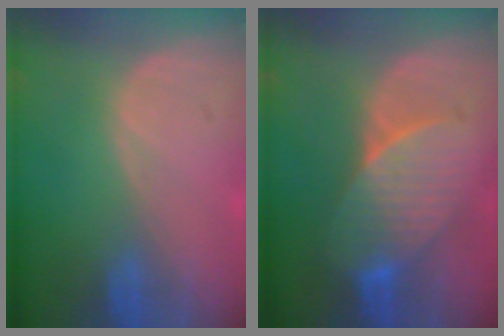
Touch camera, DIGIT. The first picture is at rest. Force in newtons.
{"total": 7.2, "press": 7.1, "slide": 1.1}